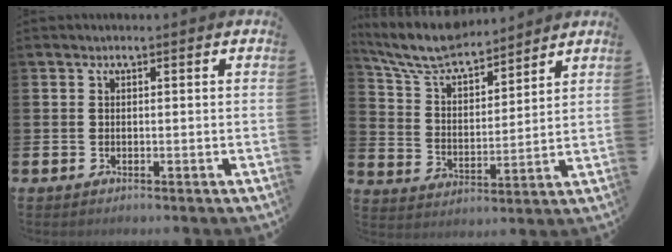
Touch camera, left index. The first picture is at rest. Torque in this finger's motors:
{"motor_torque": [0.10, -0.45, 0.75, 0.20]}